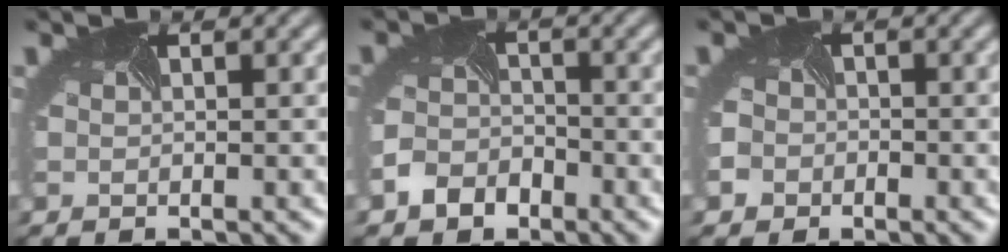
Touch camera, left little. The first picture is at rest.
{"total": 3.3, "force": [-2.4, 2.1, 0.9], "torque": [-0.025, -0.009, -0.052]}
{"total": 2.9, "force": [-1.5, 2.4, 0.6], "torque": [-0.004, -0.005, -0.028]}